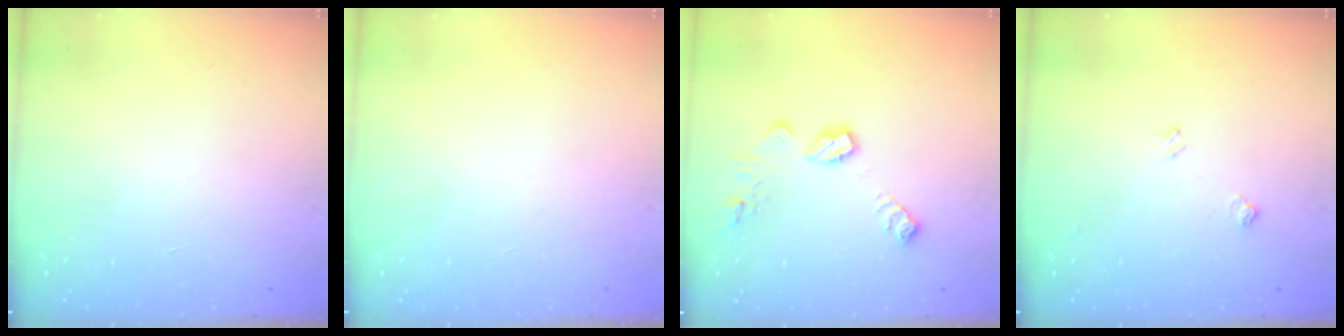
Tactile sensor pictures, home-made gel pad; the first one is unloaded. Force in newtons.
{"total": 0.0}
{"total": 10.0, "press": 10.0, "slide": 0.6}
{"total": 3.3, "press": 3.2, "slide": 0.5}